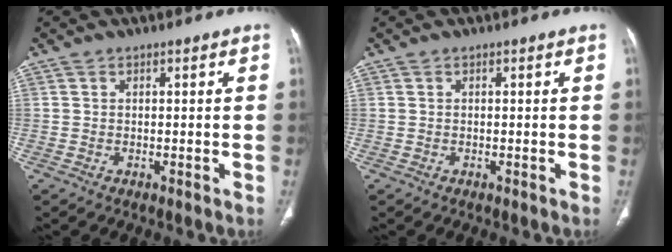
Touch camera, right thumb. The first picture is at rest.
{"total": 0.0}